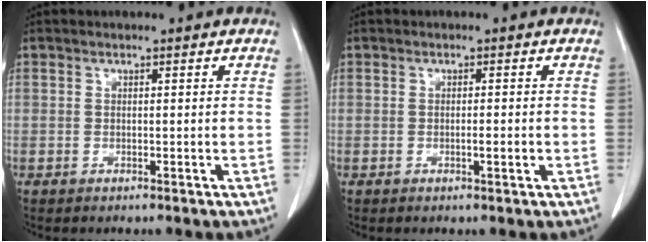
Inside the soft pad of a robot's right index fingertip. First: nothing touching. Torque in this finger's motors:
{"motor_torque": [0.19, -0.14, 0.02, 0.03]}